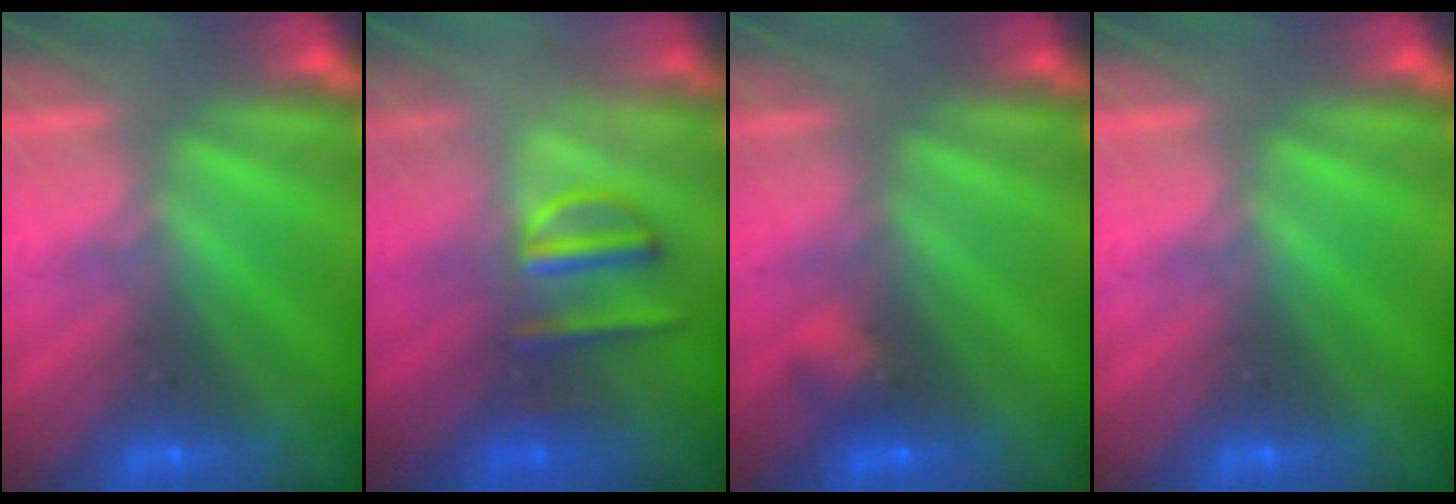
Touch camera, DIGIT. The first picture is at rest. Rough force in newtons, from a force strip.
{"total": 3.2}
{"total": 2.2}
{"total": 0.0}